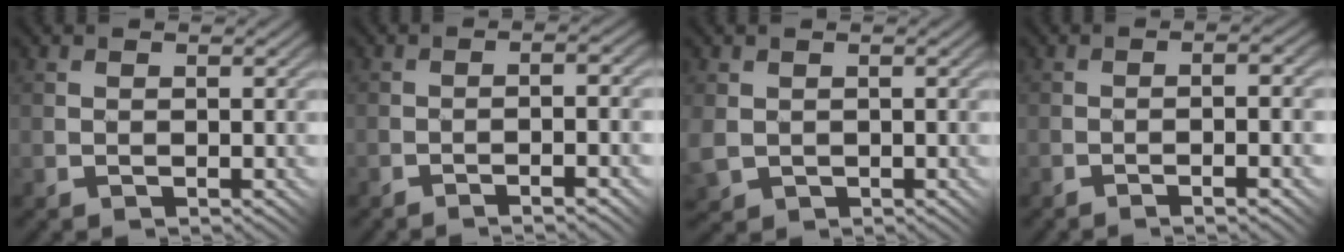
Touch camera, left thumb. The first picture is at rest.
{"total": 5.8, "force": [-2.8, 0.7, 5.0], "torque": [-0.065, 0.002, -0.038]}
{"total": 3.2, "force": [-0.2, 2.8, 1.6], "torque": [-0.052, -0.019, 0.004]}
{"total": 6.2, "force": [-2.6, 0.9, 5.6], "torque": [-0.069, 0.002, -0.032]}